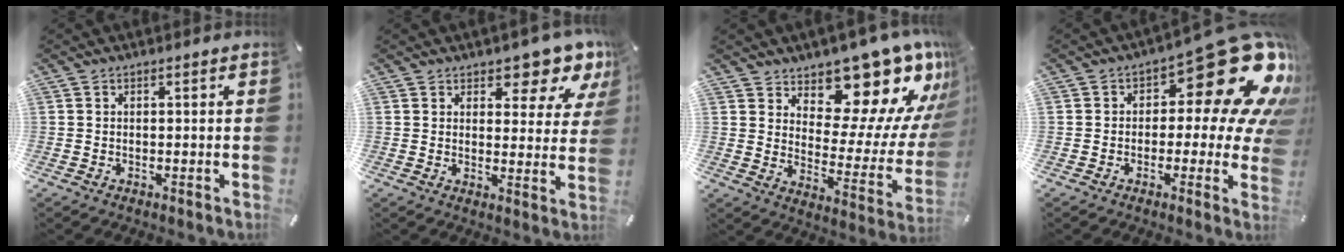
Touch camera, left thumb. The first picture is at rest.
{"total": 7.5, "force": [6.1, 3.3, 2.9], "torque": [-0.018, -0.056, 0.099]}
{"total": 16.4, "force": [12.7, 8.1, 6.5], "torque": [-0.072, -0.119, 0.212]}
{"total": 22.2, "force": [9.7, 9.7, 17.4], "torque": [-0.206, -0.070, 0.159]}